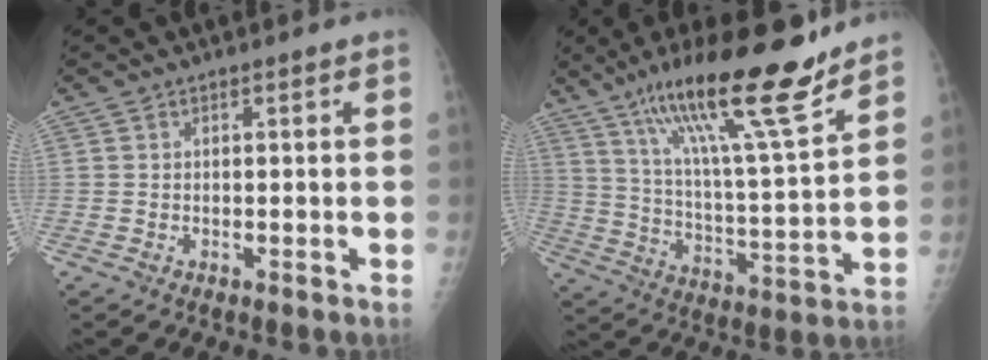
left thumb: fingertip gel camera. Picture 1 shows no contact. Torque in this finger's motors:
{"motor_torque": [0.70, -0.08, 1.44, -1.34, 0.45]}